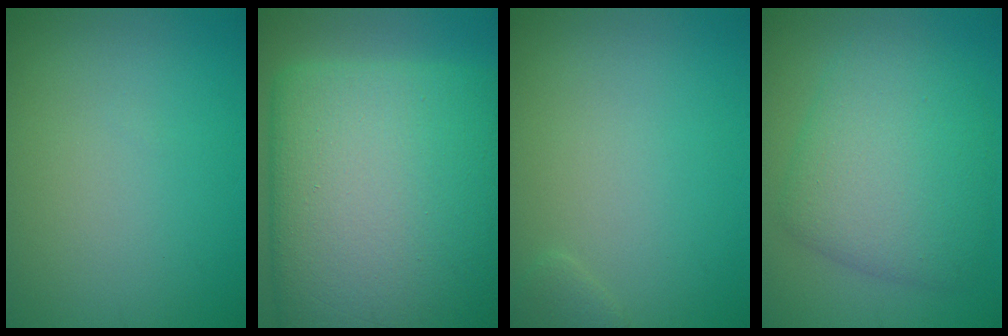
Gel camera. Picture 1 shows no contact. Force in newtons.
{"total": 22.1, "press": 22.1, "slide": 0.7}
{"total": 0.8, "press": 0.8, "slide": 0.0}
{"total": 6.5, "press": 6.5, "slide": 0.1}